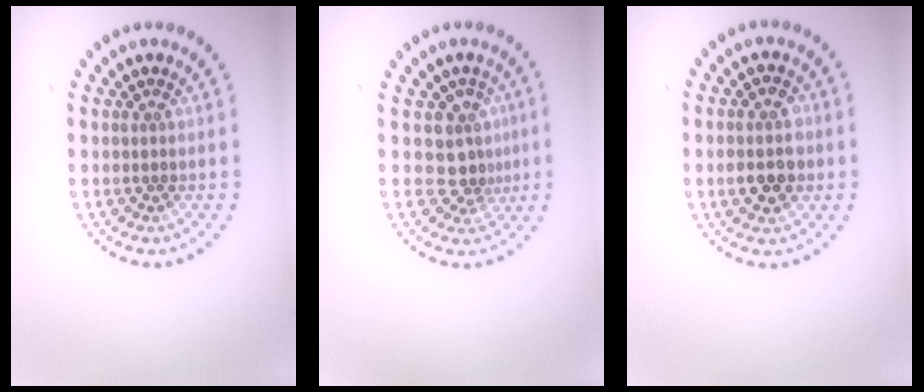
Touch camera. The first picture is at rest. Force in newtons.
{"total": 3.0, "press": 2.2, "slide": 2.1}
{"total": 3.8, "press": 3.7, "slide": 0.3}